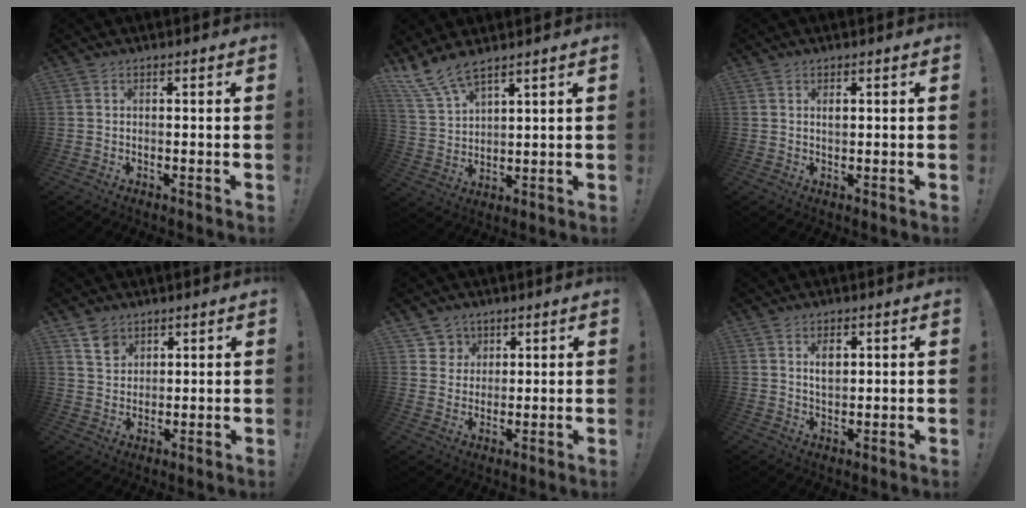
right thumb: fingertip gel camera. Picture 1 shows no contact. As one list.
[{"total": 8.3, "force": [7.1, 2.1, 3.7], "torque": [-0.089, -0.035, 0.139]}, {"total": 1.1, "force": [0.2, 0.7, 0.9], "torque": [-0.014, 0.000, 0.002]}, {"total": 5.8, "force": [3.9, 4.0, 1.6], "torque": [-0.019, -0.022, 0.075]}, {"total": 5.7, "force": [3.0, 4.8, 0.1], "torque": [-0.002, -0.022, 0.058]}, {"total": 4.1, "force": [1.4, 2.4, 3.0], "torque": [-0.043, -0.002, 0.020]}]